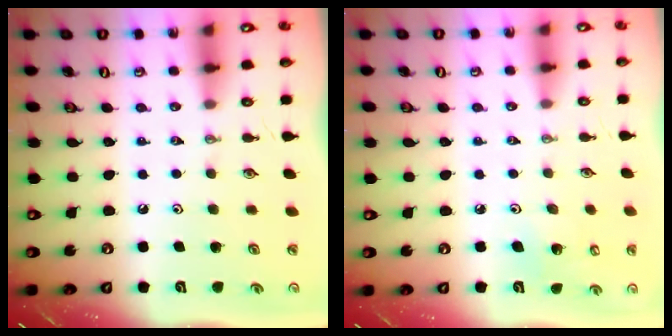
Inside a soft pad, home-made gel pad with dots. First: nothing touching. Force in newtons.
{"total": 5.6, "press": 5.3, "slide": 1.6}